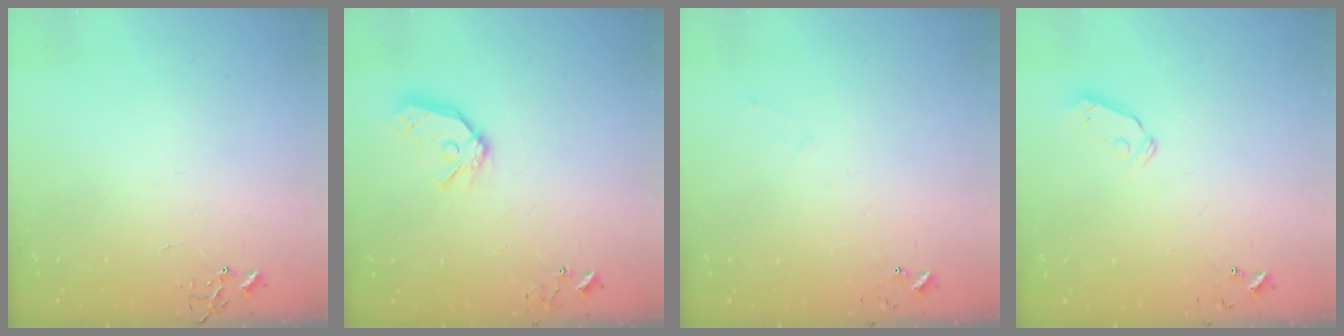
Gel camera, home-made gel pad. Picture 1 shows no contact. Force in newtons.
{"total": 13.0, "press": 12.9, "slide": 1.6}
{"total": 4.8, "press": 4.8, "slide": 0.5}
{"total": 5.8, "press": 5.7, "slide": 0.9}